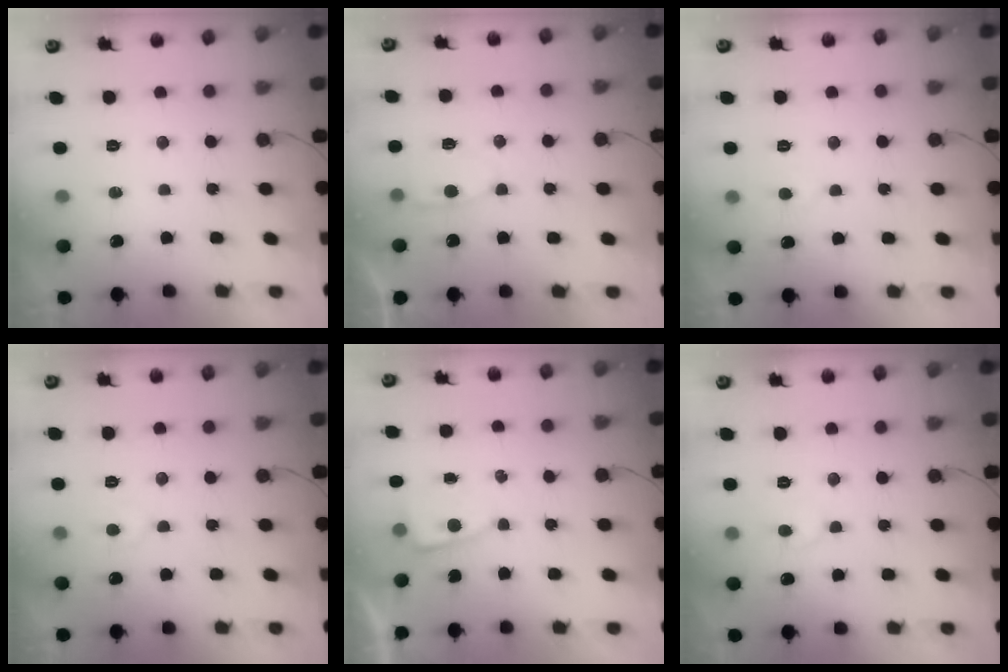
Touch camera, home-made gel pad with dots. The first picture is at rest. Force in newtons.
{"total": 4.0, "press": 4.0, "slide": 0.3}
{"total": 2.1, "press": 2.1, "slide": 0.3}
{"total": 3.4, "press": 3.4, "slide": 0.3}
{"total": 2.8, "press": 2.8, "slide": 0.2}
{"total": 5.5, "press": 5.5, "slide": 0.3}